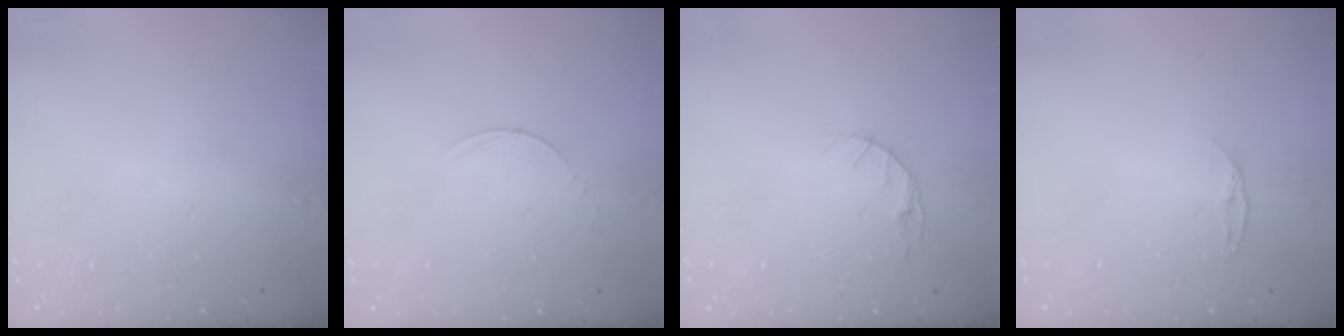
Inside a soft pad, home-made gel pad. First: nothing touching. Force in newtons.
{"total": 2.8, "press": 2.8, "slide": 0.3}
{"total": 5.0, "press": 4.9, "slide": 0.6}
{"total": 4.1, "press": 4.1, "slide": 0.5}